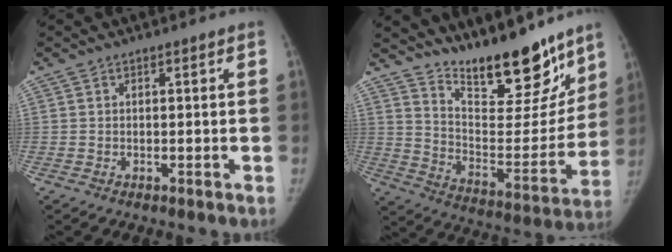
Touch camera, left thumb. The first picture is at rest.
{"total": 23.2, "force": [17.9, 7.6, 12.7], "torque": [-0.146, -0.110, 0.280]}